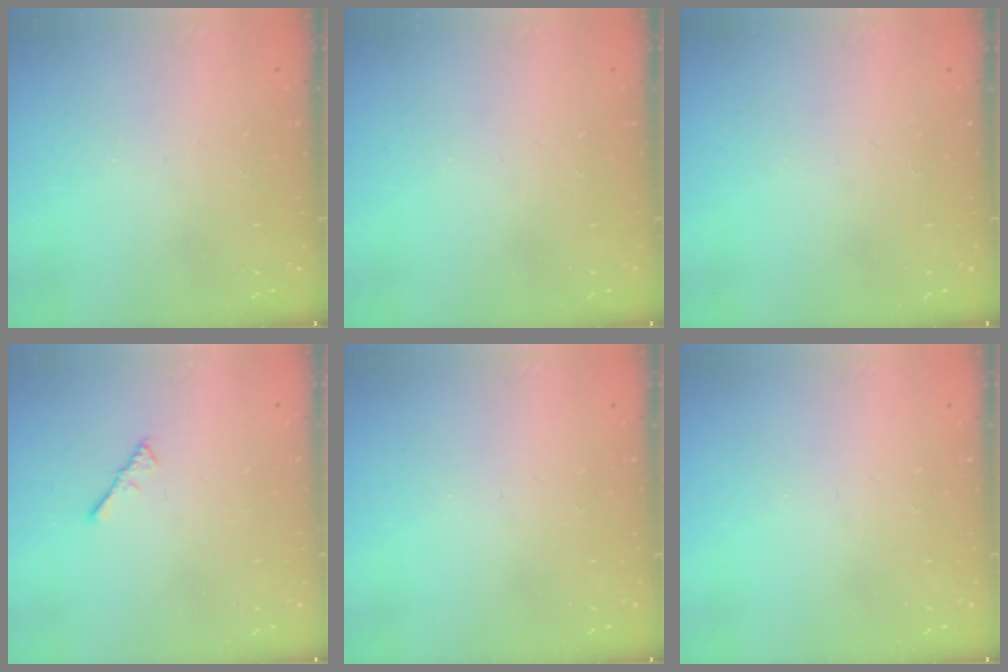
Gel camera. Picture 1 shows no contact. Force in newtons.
{"total": 0.0}
{"total": 0.0}
{"total": 2.2, "press": 2.1, "slide": 0.5}
{"total": 0.0}
{"total": 0.0}